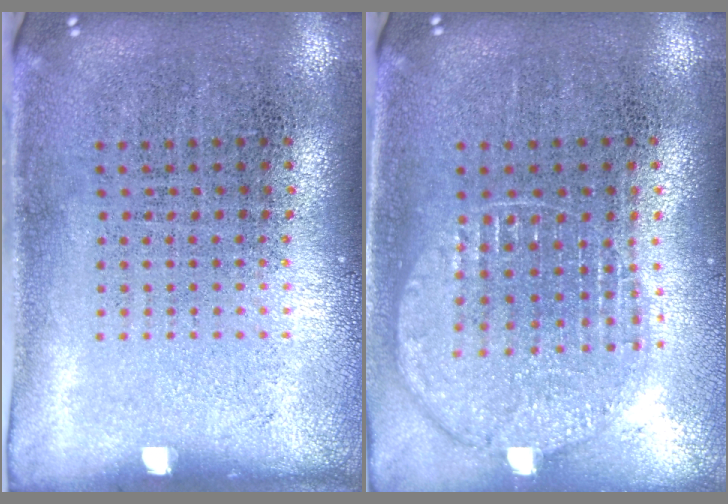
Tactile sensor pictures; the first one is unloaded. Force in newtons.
{"total": 1.1, "press": 1.1, "slide": 0.1}